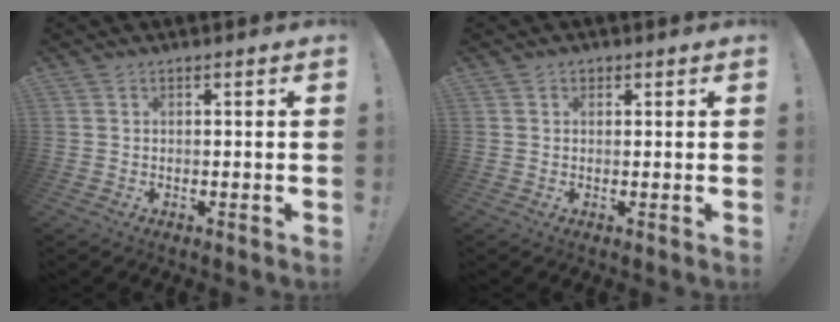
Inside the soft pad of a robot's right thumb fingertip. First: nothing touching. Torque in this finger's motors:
{"motor_torque": [0.02, 0.17, 0.05, -0.09, 0.00]}